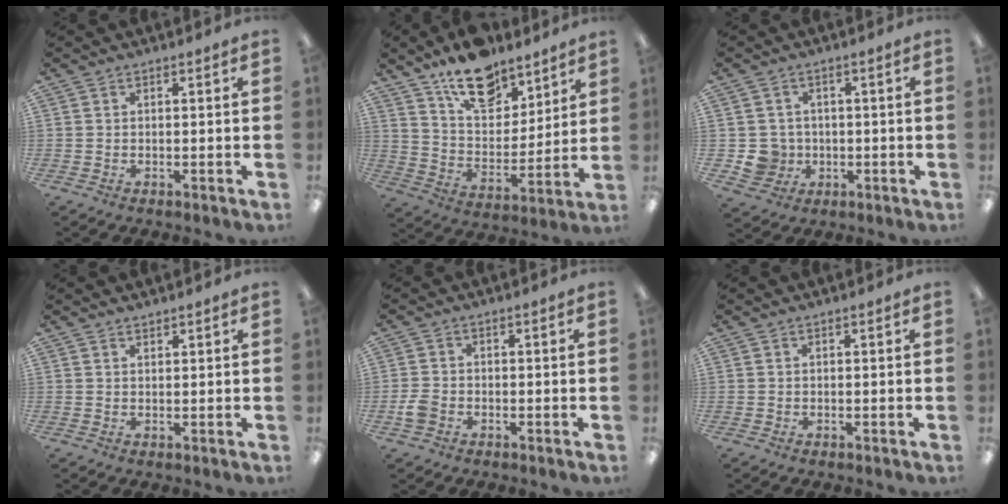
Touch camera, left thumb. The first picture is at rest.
{"total": 16.0, "force": [12.1, 8.0, 6.8], "torque": [-0.103, -0.077, 0.217]}
{"total": 5.8, "force": [-0.5, 5.6, 1.2], "torque": [-0.038, 0.010, -0.003]}
{"total": 1.1, "force": [1.1, 0.1, 0.0], "torque": [0.000, -0.002, 0.020]}
{"total": 3.1, "force": [-1.2, 2.3, 1.7], "torque": [-0.034, 0.006, -0.022]}
{"total": 0.0}